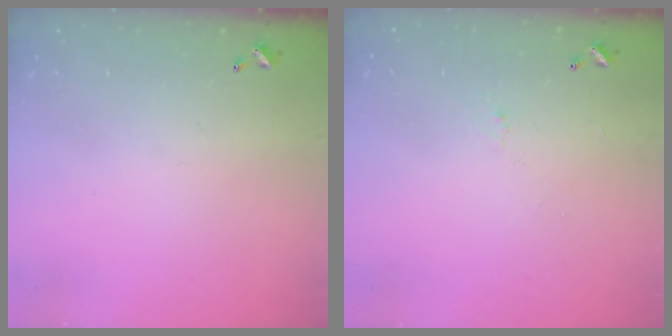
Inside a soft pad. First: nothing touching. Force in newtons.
{"total": 0.7, "press": 0.4, "slide": 0.6}